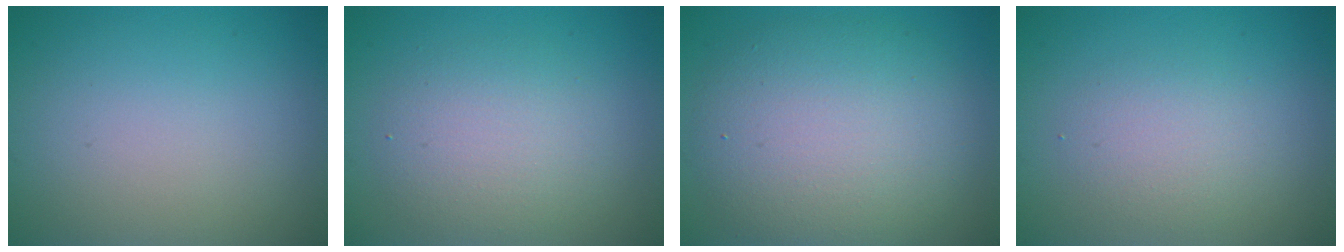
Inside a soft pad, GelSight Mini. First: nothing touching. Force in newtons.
{"total": 3.8, "press": 3.8, "slide": 0.1}
{"total": 8.3, "press": 8.3, "slide": 0.3}
{"total": 2.4, "press": 2.4, "slide": 0.1}